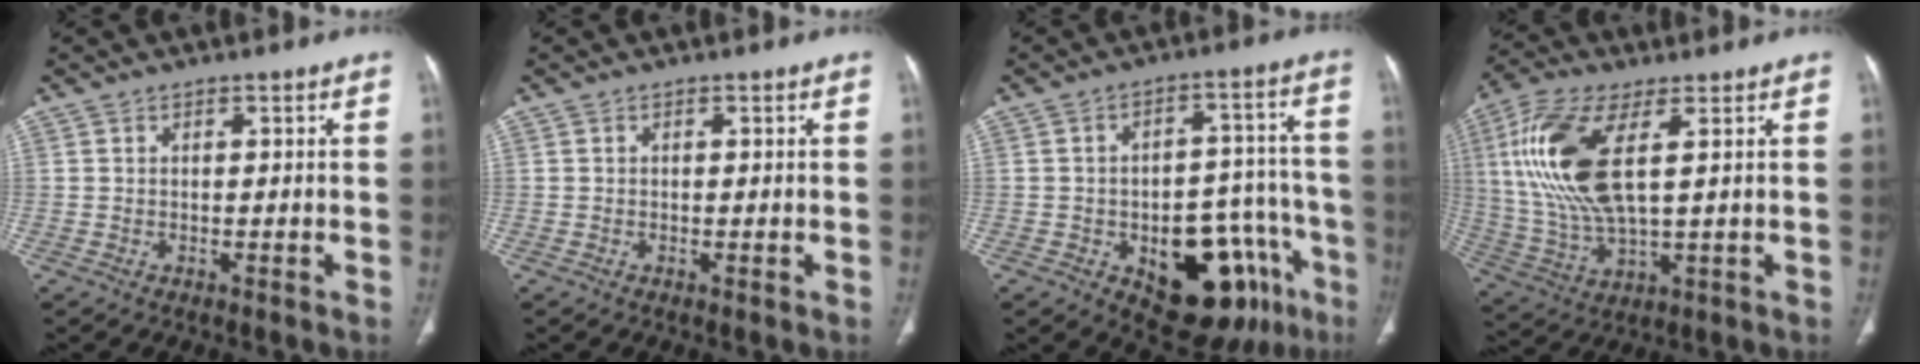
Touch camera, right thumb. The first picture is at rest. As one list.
[{"total": 0.0}, {"total": 20.4, "force": [-9.0, 10.8, 14.7], "torque": [-0.128, 0.059, -0.105]}, {"total": 16.7, "force": [4.1, 6.4, 14.9], "torque": [-0.337, -0.009, 0.085]}]